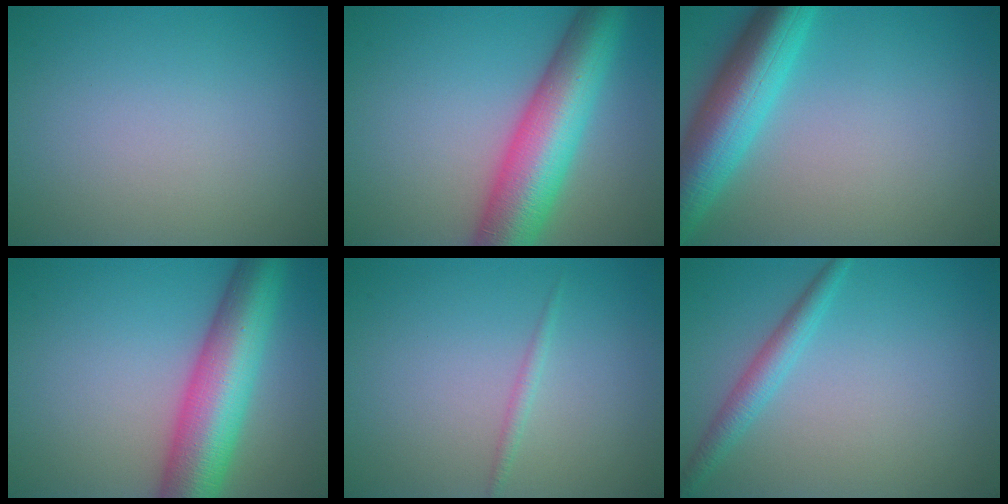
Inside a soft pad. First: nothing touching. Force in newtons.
{"total": 10.3, "press": 10.3, "slide": 0.3}
{"total": 8.0, "press": 8.0, "slide": 0.3}
{"total": 9.9, "press": 9.9, "slide": 0.4}
{"total": 0.9, "press": 0.9, "slide": 0.1}
{"total": 2.3, "press": 2.3, "slide": 0.1}